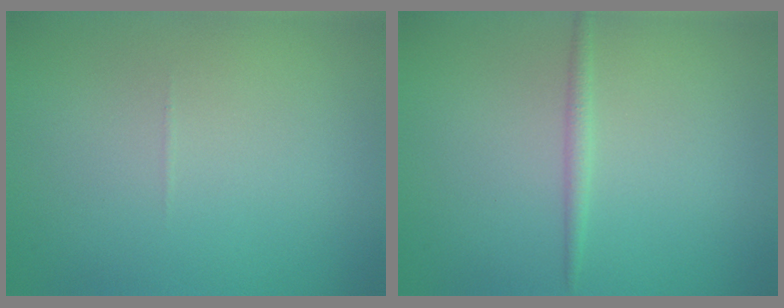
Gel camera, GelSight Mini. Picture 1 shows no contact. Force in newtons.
{"total": 1.1, "press": 1.1, "slide": 0.1}